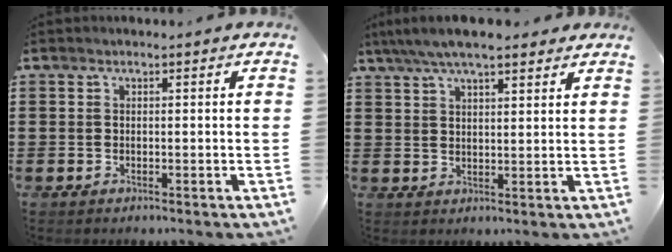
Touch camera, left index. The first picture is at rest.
{"total": 6.0, "force": [4.8, 1.3, 3.2], "torque": [-0.074, -0.003, 0.088]}